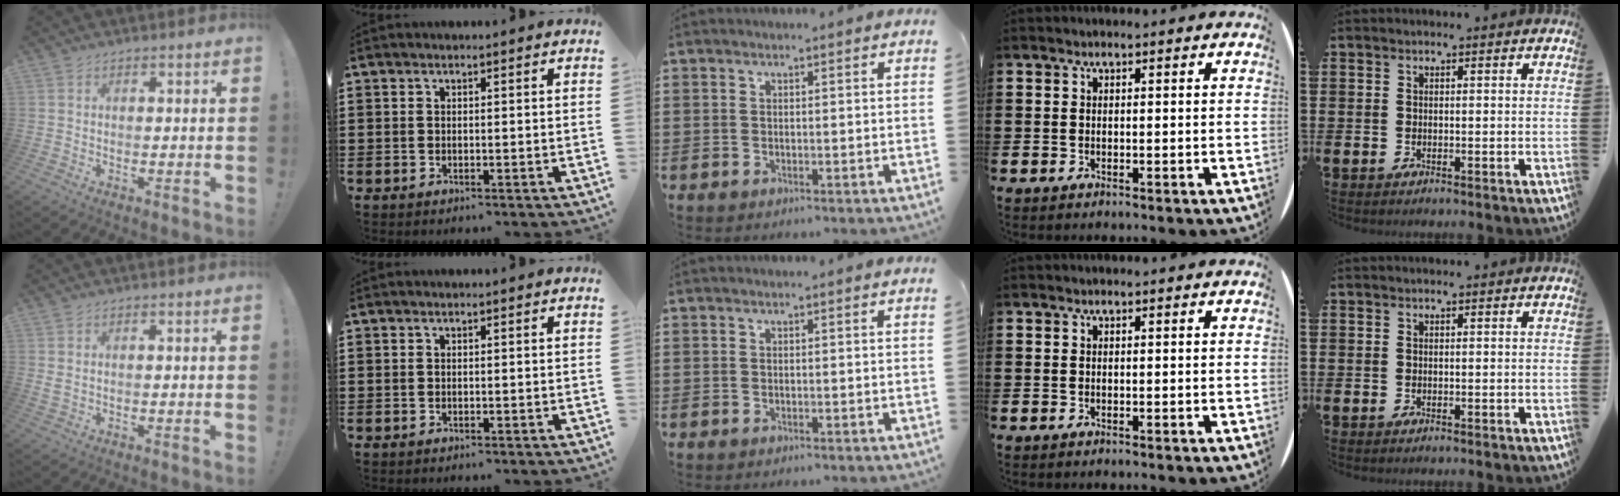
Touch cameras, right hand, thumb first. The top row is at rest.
{"thumb": {"total": 1.5, "force": [0.8, 0.4, 1.2], "torque": [-0.017, -0.003, 0.014]}}